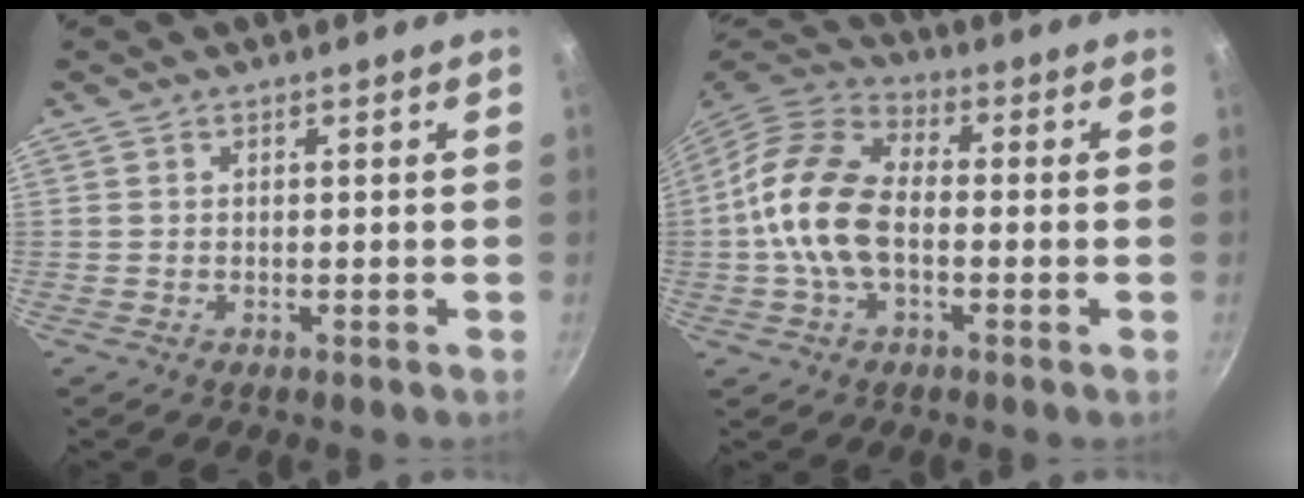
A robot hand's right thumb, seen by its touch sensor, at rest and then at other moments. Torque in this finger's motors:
{"motor_torque": [-0.30, 1.13, 1.69, -0.19, 0.19]}